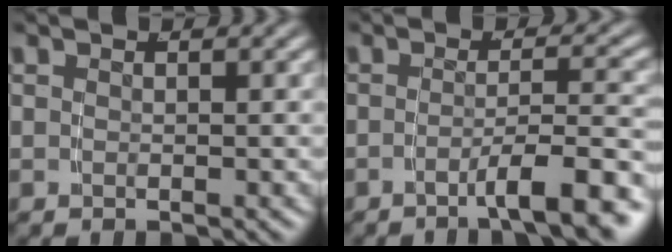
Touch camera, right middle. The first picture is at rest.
{"total": 5.1, "force": [-3.6, 0.1, 3.7], "torque": [-0.051, -0.002, -0.055]}